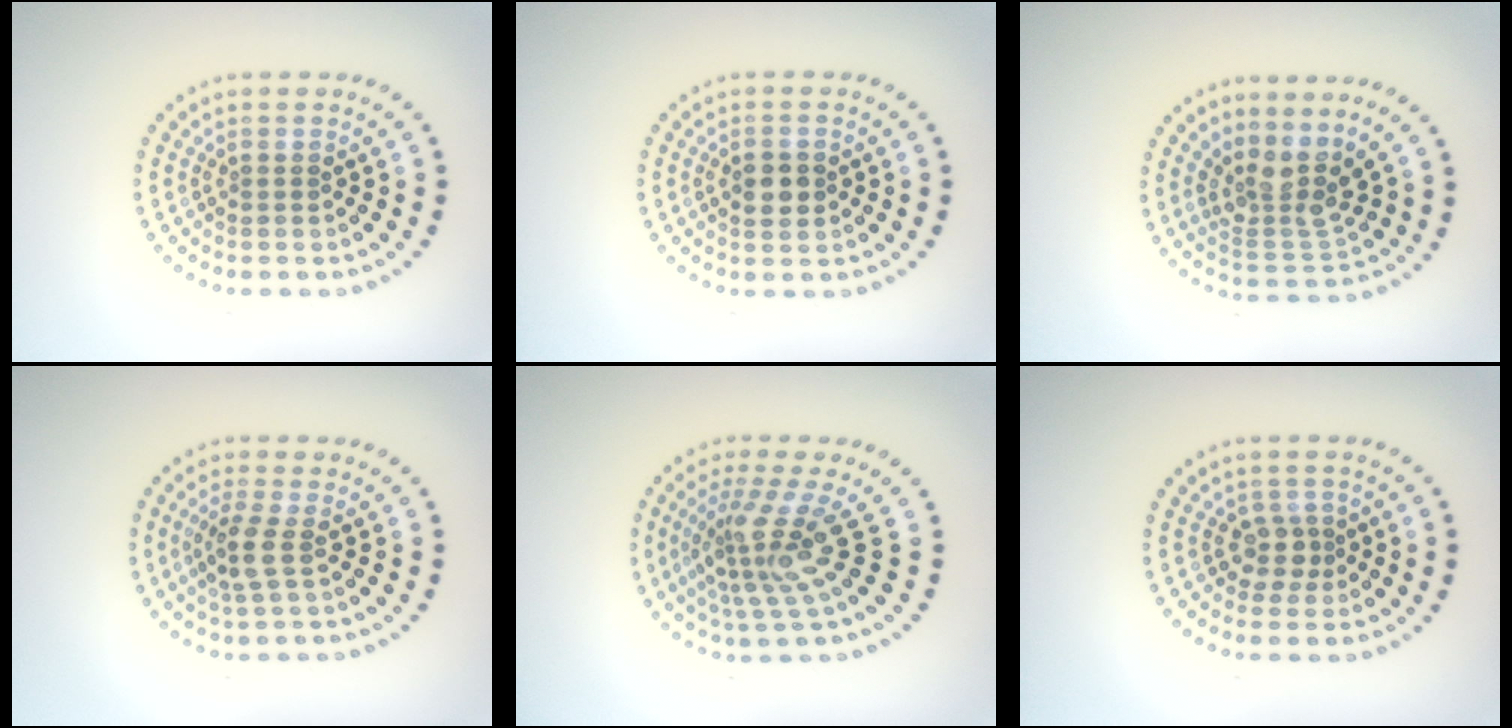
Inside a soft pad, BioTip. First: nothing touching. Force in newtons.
{"total": 2.6, "press": 2.6, "slide": 0.0}
{"total": 3.7, "press": 2.8, "slide": 2.4}
{"total": 2.2, "press": 1.9, "slide": 1.2}
{"total": 4.5, "press": 3.0, "slide": 3.3}
{"total": 2.1, "press": 1.7, "slide": 1.3}